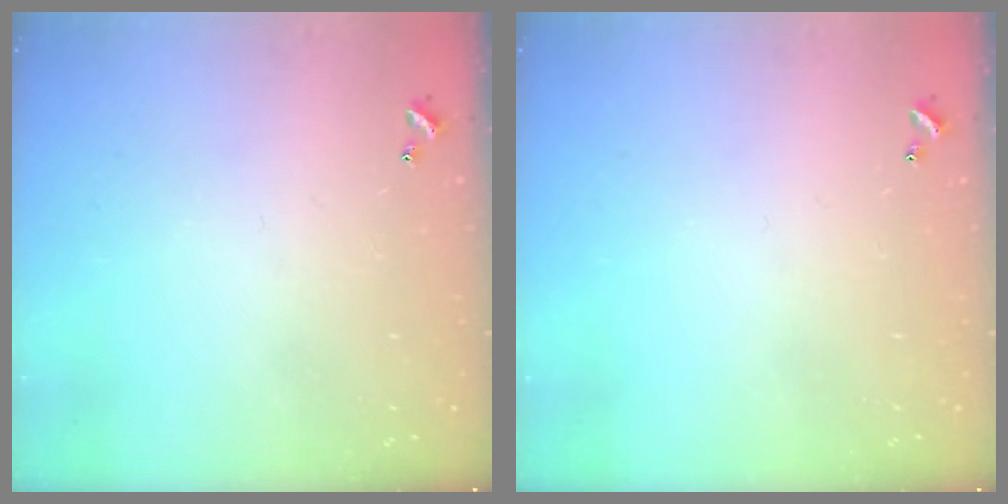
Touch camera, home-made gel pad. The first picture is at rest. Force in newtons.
{"total": 0.0}